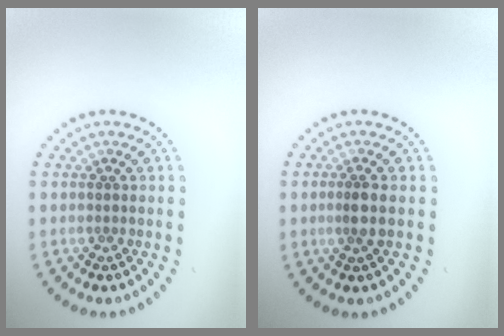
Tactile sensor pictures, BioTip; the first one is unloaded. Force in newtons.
{"total": 1.7, "press": 1.5, "slide": 0.9}